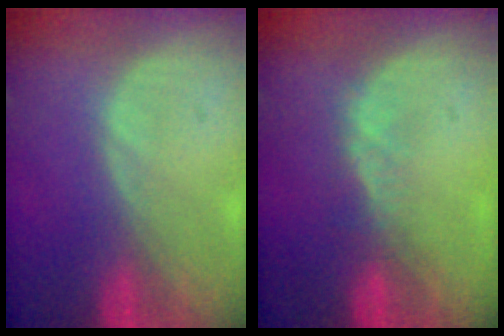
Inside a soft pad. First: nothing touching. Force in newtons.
{"total": 2.3, "press": 1.9, "slide": 1.4}